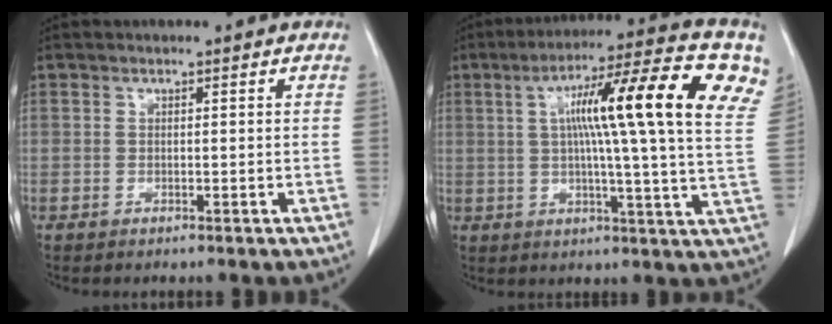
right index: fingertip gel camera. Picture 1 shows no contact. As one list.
[{"total": 20.3, "force": [6.5, 0.7, 19.2], "torque": [-0.272, 0.033, 0.082]}]